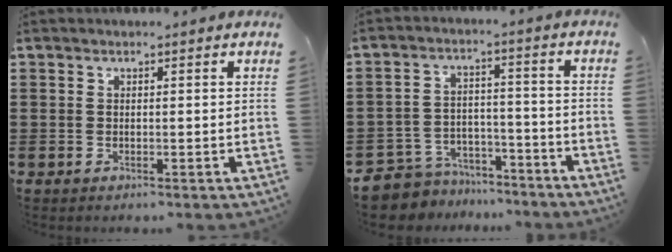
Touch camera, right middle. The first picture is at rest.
{"total": 6.8, "force": [-6.7, 1.3, 0.1], "torque": [-0.018, 0.014, -0.140]}